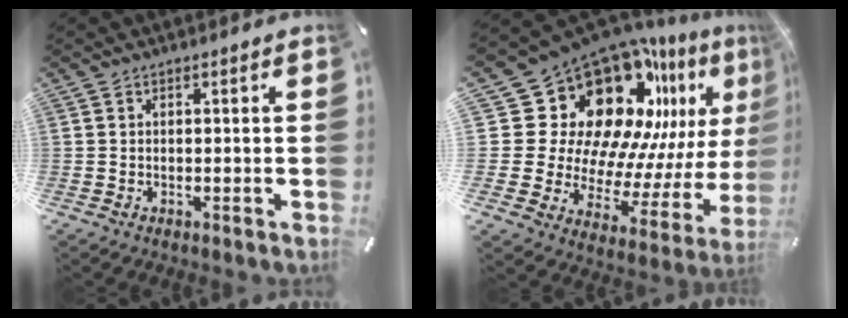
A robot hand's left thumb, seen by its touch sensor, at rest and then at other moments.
{"total": 24.5, "force": [13.7, 15.2, 13.4], "torque": [-0.221, -0.166, 0.268]}